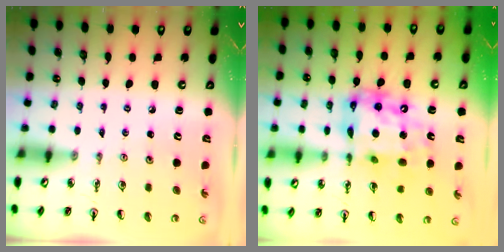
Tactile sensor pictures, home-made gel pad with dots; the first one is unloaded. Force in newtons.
{"total": 16.2, "press": 16.2, "slide": 1.6}